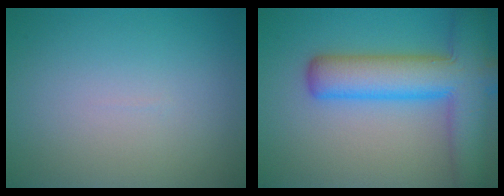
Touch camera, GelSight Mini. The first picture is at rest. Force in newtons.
{"total": 9.3, "press": 9.3, "slide": 0.5}